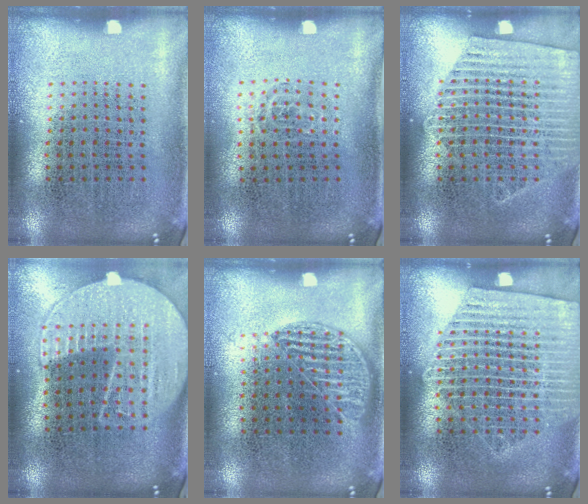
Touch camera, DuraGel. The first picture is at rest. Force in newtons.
{"total": 0.6, "press": 0.4, "slide": 0.4}
{"total": 3.1, "press": 3.1, "slide": 0.4}
{"total": 2.0, "press": 1.8, "slide": 1.0}
{"total": 1.0, "press": 0.8, "slide": 0.4}
{"total": 2.1, "press": 2.1, "slide": 0.2}